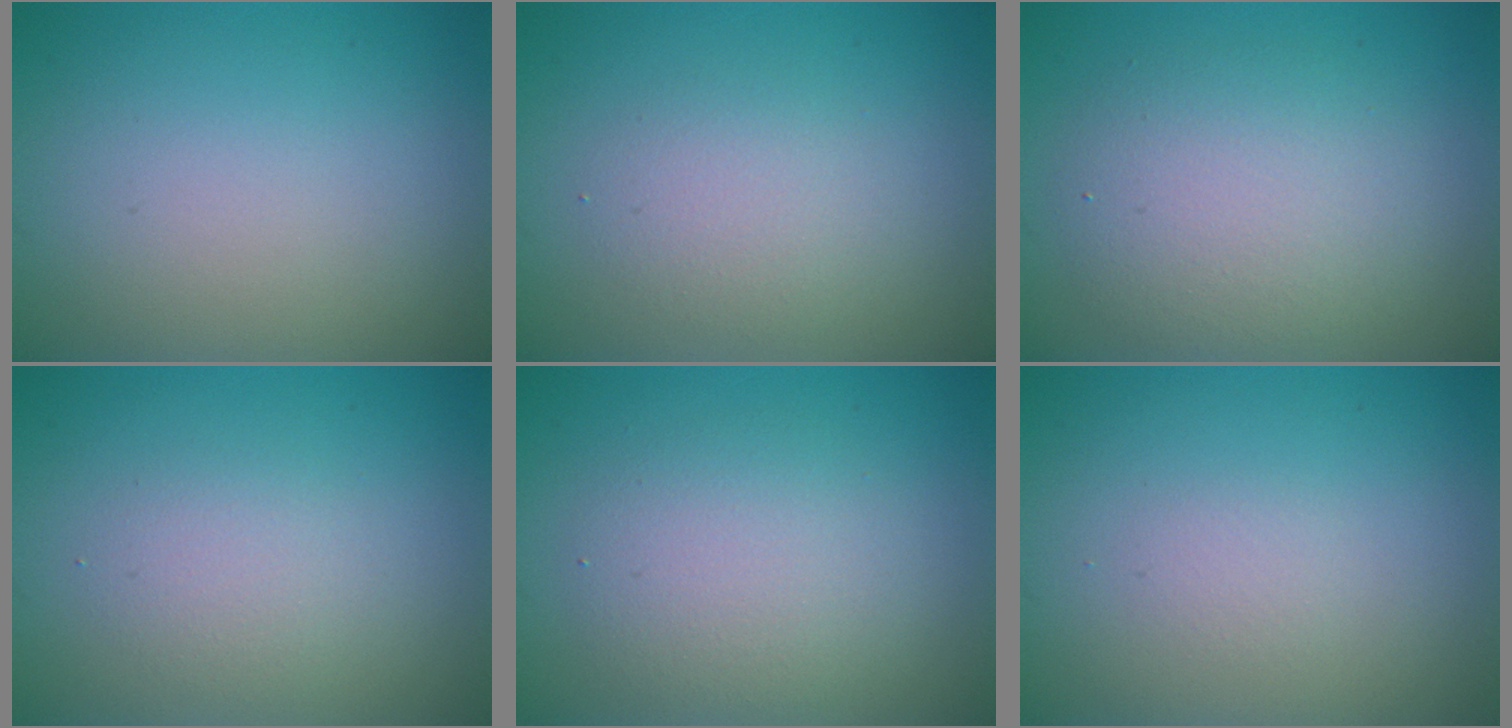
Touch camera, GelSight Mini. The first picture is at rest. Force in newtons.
{"total": 2.4, "press": 2.4, "slide": 0.2}
{"total": 4.9, "press": 4.8, "slide": 0.8}
{"total": 2.0, "press": 2.0, "slide": 0.1}
{"total": 3.6, "press": 3.6, "slide": 0.1}
{"total": 0.7, "press": 0.7, "slide": 0.0}